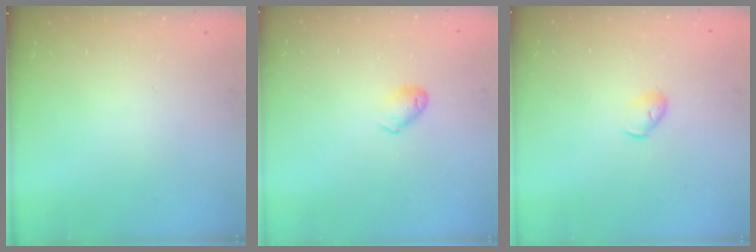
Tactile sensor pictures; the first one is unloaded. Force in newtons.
{"total": 4.8, "press": 4.7, "slide": 0.7}
{"total": 4.7, "press": 4.6, "slide": 0.9}